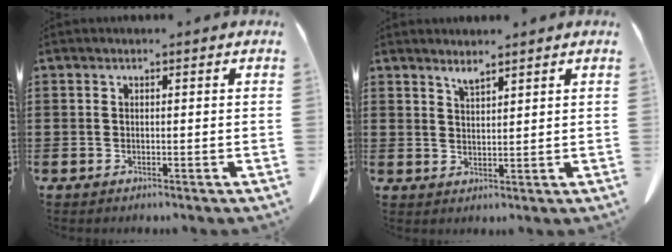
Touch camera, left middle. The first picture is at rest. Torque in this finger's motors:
{"motor_torque": [-0.08, -0.11, 0.01, 0.00]}